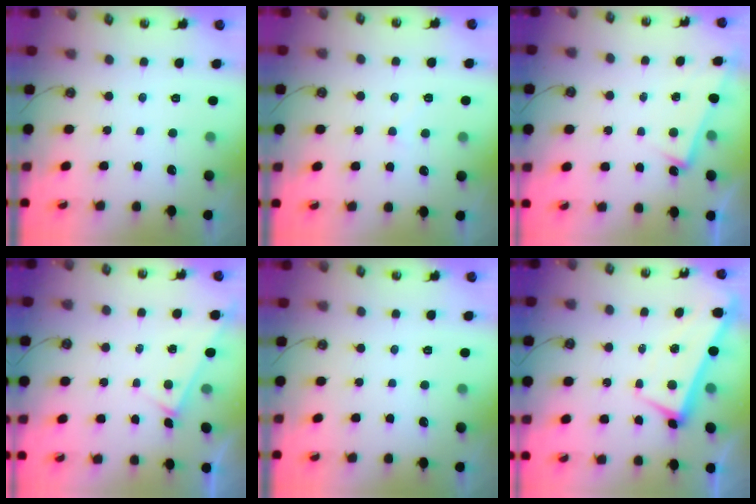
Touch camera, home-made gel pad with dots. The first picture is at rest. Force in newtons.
{"total": 0.9, "press": 0.5, "slide": 0.7}
{"total": 6.8, "press": 6.8, "slide": 0.5}
{"total": 3.7, "press": 3.7, "slide": 0.1}
{"total": 0.0}
{"total": 1.5, "press": 0.4, "slide": 1.5}